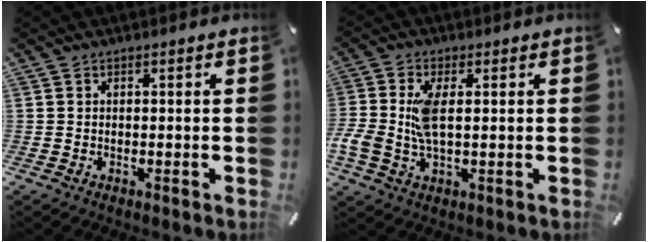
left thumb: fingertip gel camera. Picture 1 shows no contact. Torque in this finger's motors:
{"motor_torque": [-0.03, 1.72, 2.08, 0.67, 0.41]}